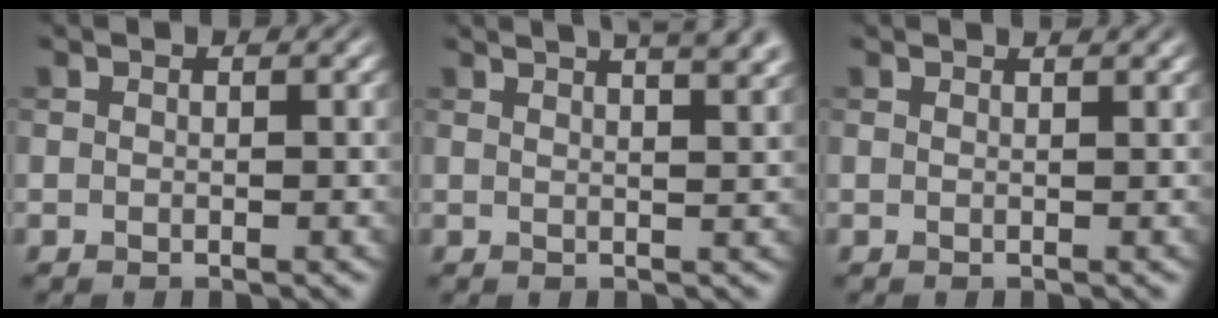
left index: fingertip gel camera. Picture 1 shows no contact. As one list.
[{"total": 10.0, "force": [6.4, 4.1, 6.5], "torque": [-0.019, 0.058, 0.041]}, {"total": 1.5, "force": [1.2, 0.4, 0.7], "torque": [-0.007, -0.002, 0.006]}]